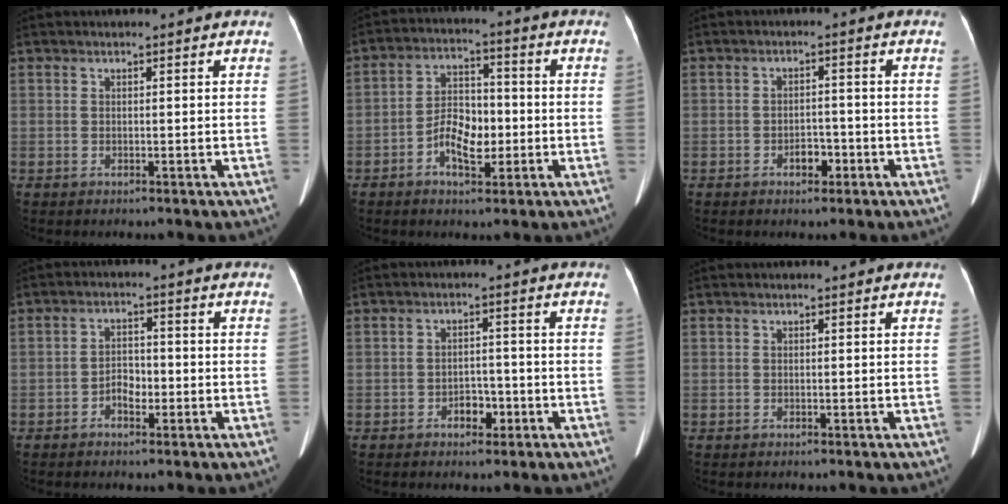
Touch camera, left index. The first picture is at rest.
{"total": 7.5, "force": [-2.4, 3.7, 6.1], "torque": [-0.121, 0.013, -0.041]}
{"total": 3.0, "force": [-1.6, 1.6, 1.9], "torque": [-0.026, 0.007, -0.024]}
{"total": 3.2, "force": [-1.5, 1.8, 2.2], "torque": [-0.041, 0.009, -0.029]}
{"total": 3.3, "force": [-1.8, 2.0, 2.0], "torque": [-0.028, 0.009, -0.025]}
{"total": 0.0}